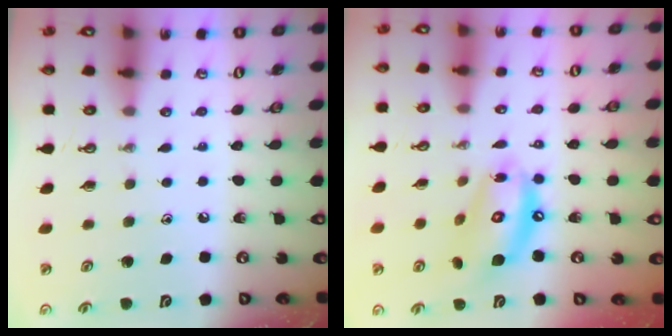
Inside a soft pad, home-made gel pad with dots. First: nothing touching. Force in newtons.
{"total": 13.8, "press": 13.7, "slide": 1.5}